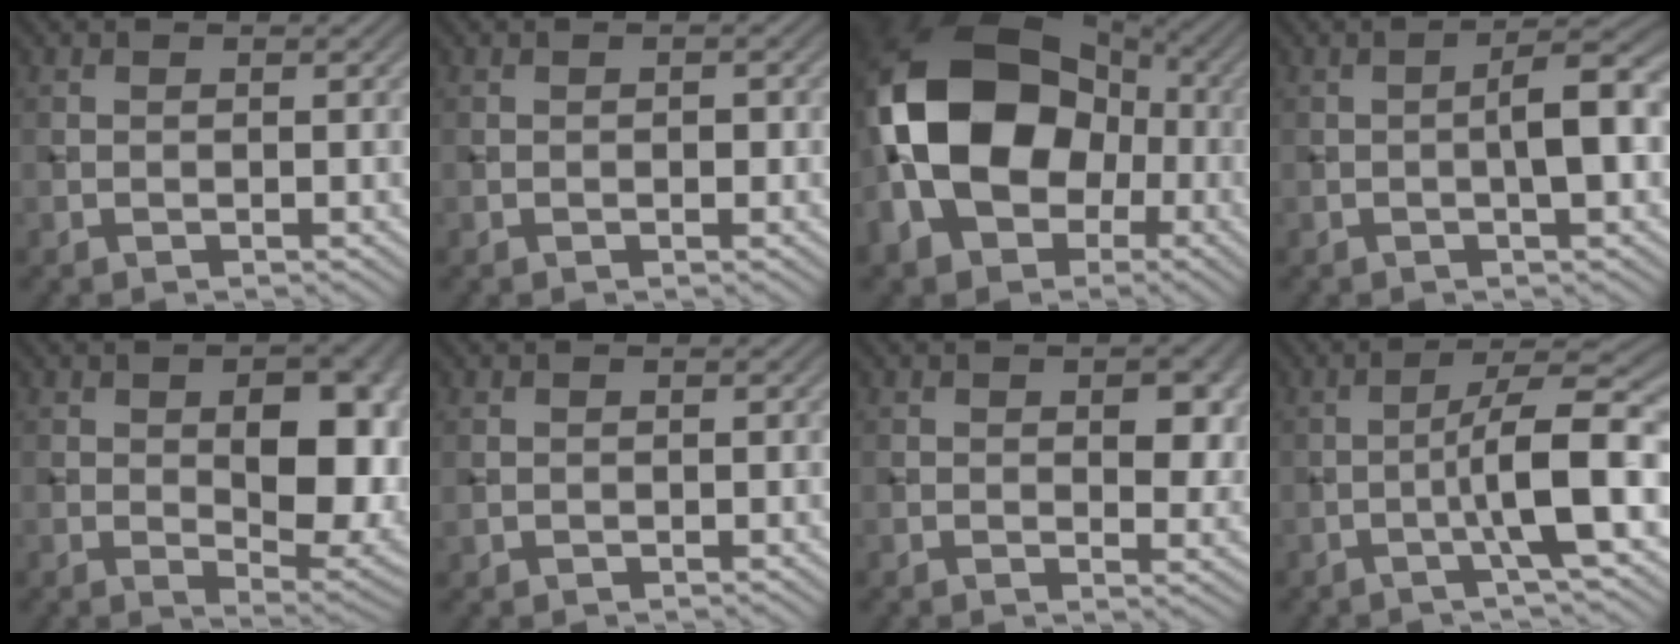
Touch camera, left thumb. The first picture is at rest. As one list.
[{"total": 1.0, "force": [-0.2, 0.4, 0.9], "torque": [-0.011, 0.003, -0.004]}, {"total": 18.9, "force": [-2.8, 13.8, 12.5], "torque": [-0.253, -0.001, -0.063]}, {"total": 4.8, "force": [-0.8, 0.9, 4.6], "torque": [-0.074, 0.015, -0.020]}, {"total": 10.7, "force": [0.9, 5.6, 9.1], "torque": [-0.120, -0.004, 0.019]}, {"total": 0.8, "force": [0.1, 0.7, 0.2], "torque": [-0.004, -0.004, 0.002]}, {"total": 4.6, "force": [0.9, 2.5, 3.8], "torque": [-0.051, -0.006, 0.017]}, {"total": 8.2, "force": [-2.3, 1.0, 7.8], "torque": [-0.118, 0.023, -0.052]}]